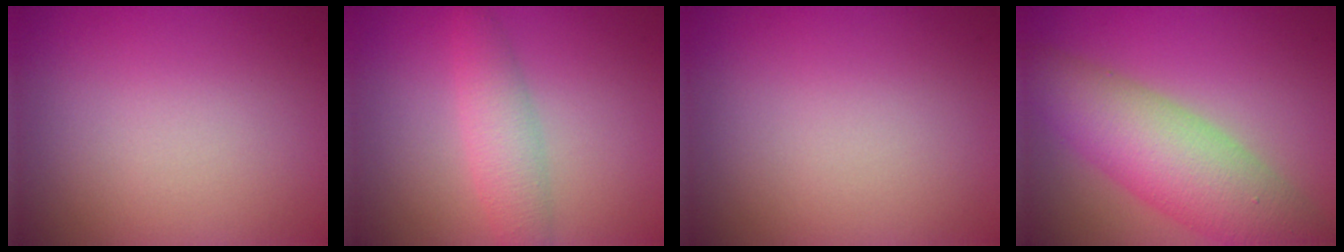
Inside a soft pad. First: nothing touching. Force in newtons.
{"total": 3.1, "press": 3.1, "slide": 0.1}
{"total": 0.0}
{"total": 8.1, "press": 8.1, "slide": 0.3}